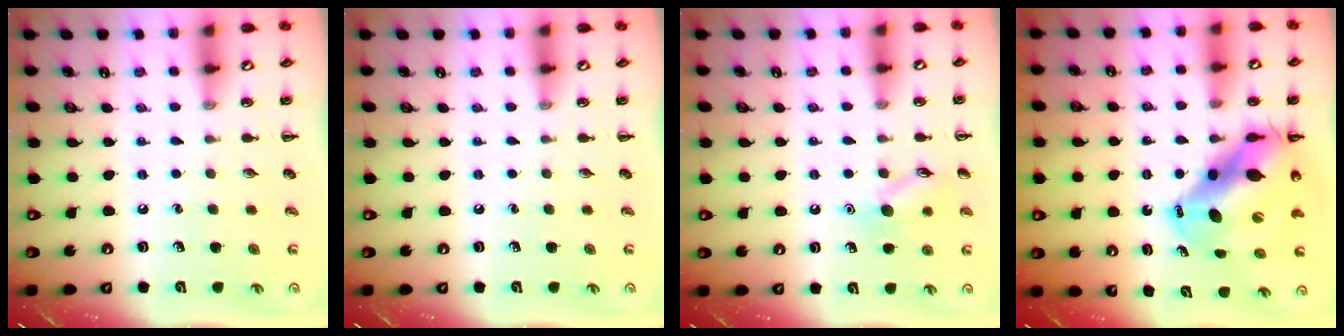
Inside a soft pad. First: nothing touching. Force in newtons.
{"total": 0.0}
{"total": 9.5, "press": 9.5, "slide": 0.8}
{"total": 14.5, "press": 13.9, "slide": 4.0}